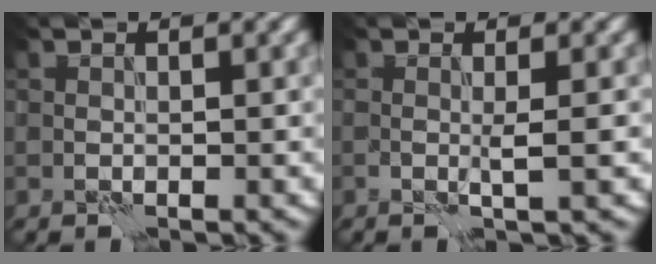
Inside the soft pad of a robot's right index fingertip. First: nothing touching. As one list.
[{"total": 1.3, "force": [0.0, -0.4, 1.2], "torque": [-0.024, 0.000, -0.001]}]